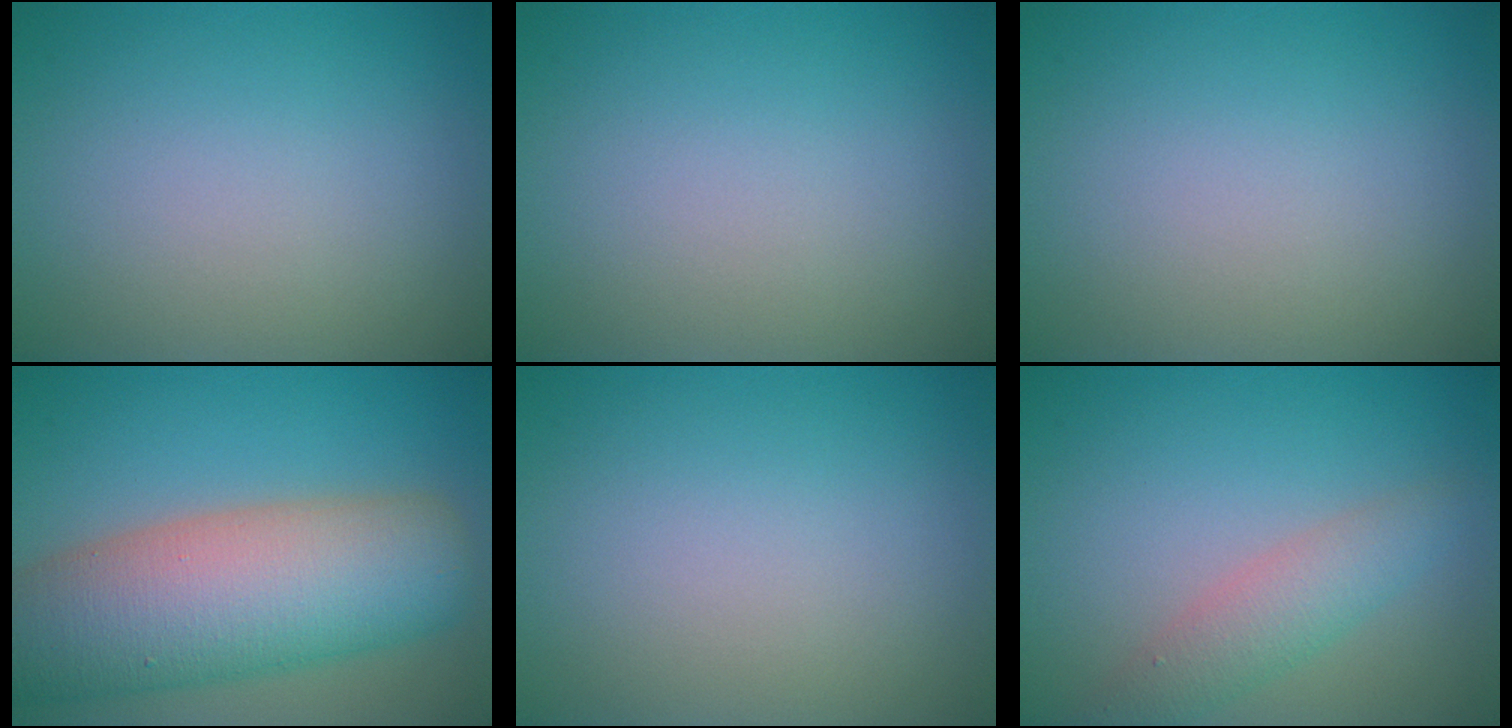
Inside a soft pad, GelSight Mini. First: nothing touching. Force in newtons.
{"total": 0.0}
{"total": 0.0}
{"total": 12.3, "press": 12.3, "slide": 0.8}
{"total": 0.0}
{"total": 3.0, "press": 3.0, "slide": 0.1}